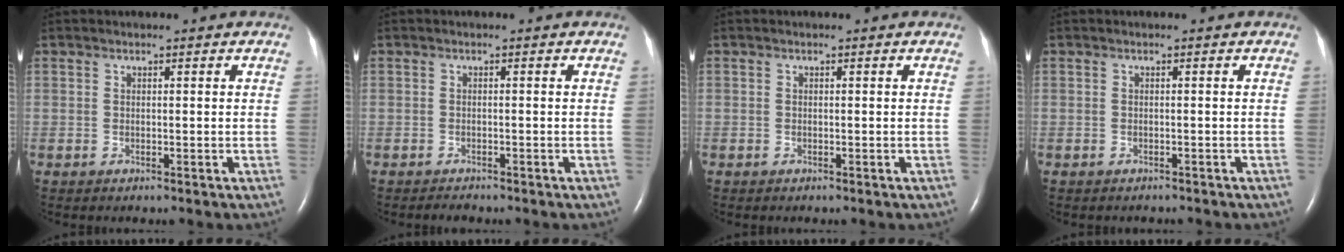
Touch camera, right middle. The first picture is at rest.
{"total": 0.9, "force": [-0.9, 0.2, 0.1], "torque": [-0.009, -0.003, -0.013]}
{"total": 0.0}
{"total": 1.6, "force": [-1.4, 0.6, 0.5], "torque": [-0.017, -0.003, -0.014]}